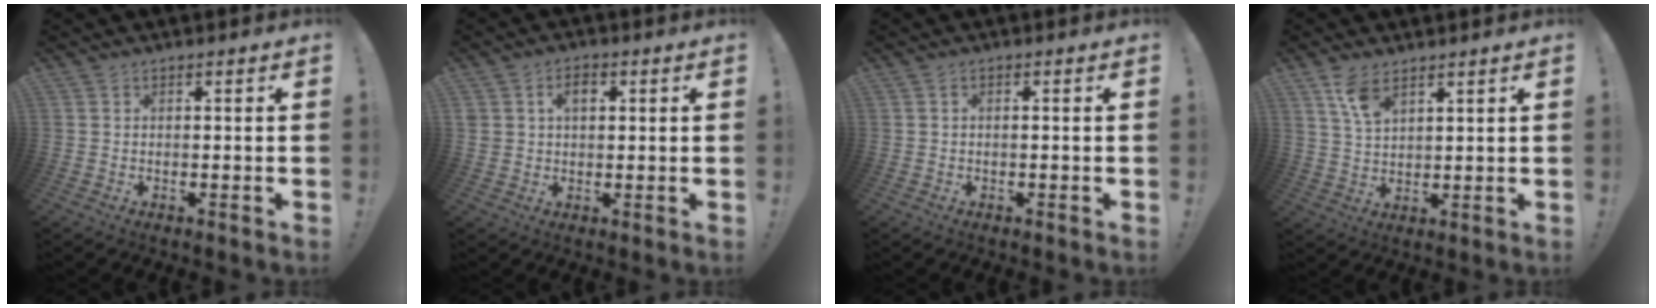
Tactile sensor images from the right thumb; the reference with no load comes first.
{"total": 4.8, "force": [1.3, 3.7, 2.8], "torque": [-0.055, 0.010, 0.023]}
{"total": 1.1, "force": [-0.9, 0.2, 0.5], "torque": [-0.012, 0.003, -0.016]}
{"total": 7.0, "force": [4.4, 3.3, 4.4], "torque": [-0.079, -0.017, 0.081]}